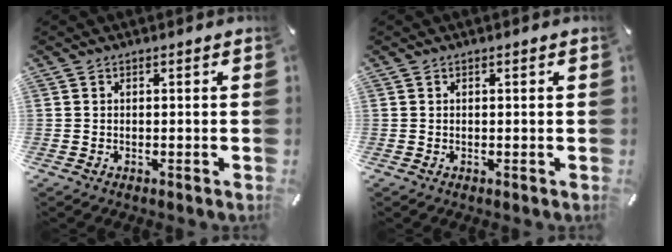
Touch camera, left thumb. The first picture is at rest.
{"total": 0.0}